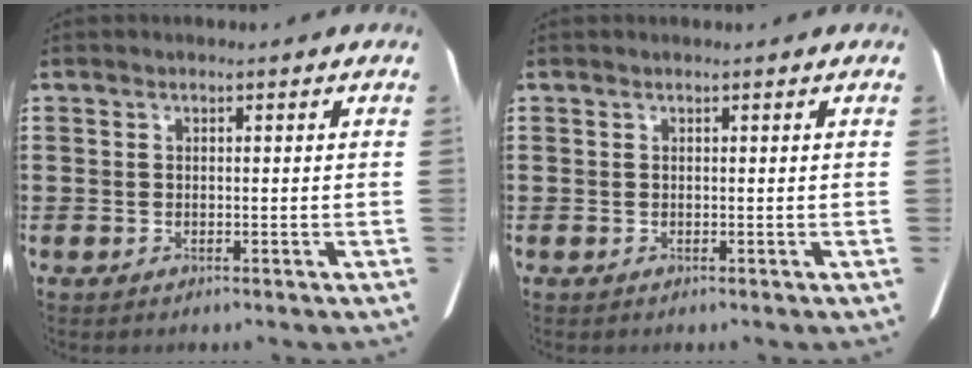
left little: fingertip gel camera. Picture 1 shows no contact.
{"total": 0.0}